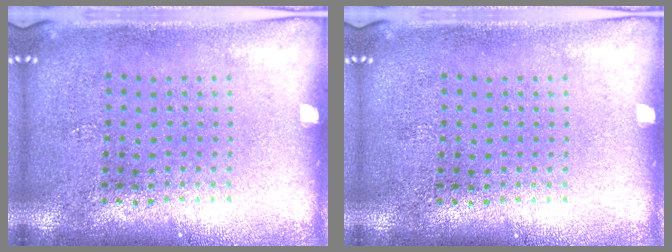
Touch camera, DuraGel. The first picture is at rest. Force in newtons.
{"total": 0.0}